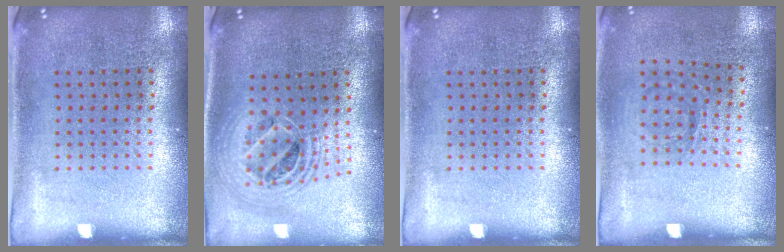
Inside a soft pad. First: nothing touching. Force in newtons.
{"total": 2.1, "press": 1.7, "slide": 1.3}
{"total": 0.0}
{"total": 1.0, "press": 0.8, "slide": 0.6}